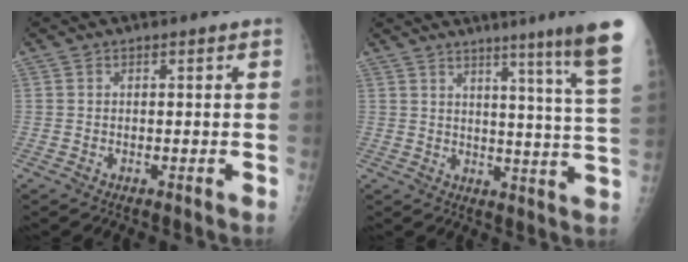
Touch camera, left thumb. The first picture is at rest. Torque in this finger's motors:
{"motor_torque": [2.61, 1.21, 1.40, -1.38, 0.30]}